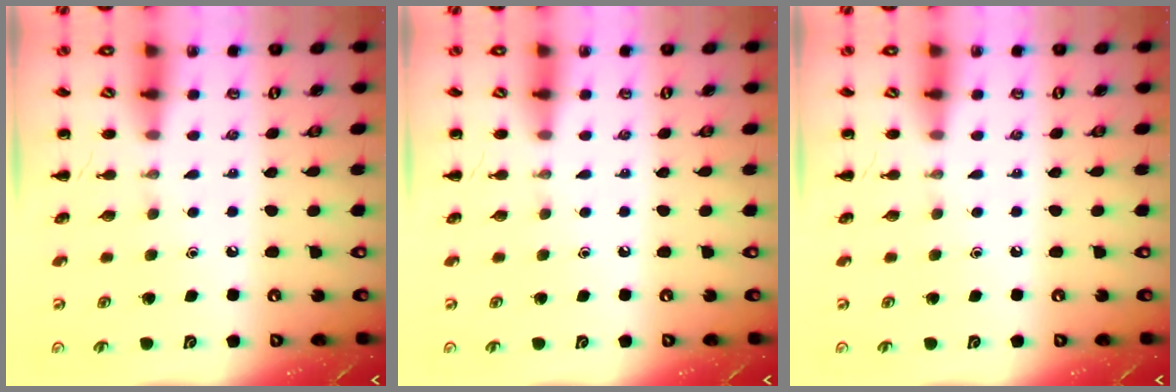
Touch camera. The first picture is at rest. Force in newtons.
{"total": 0.0}
{"total": 0.0}